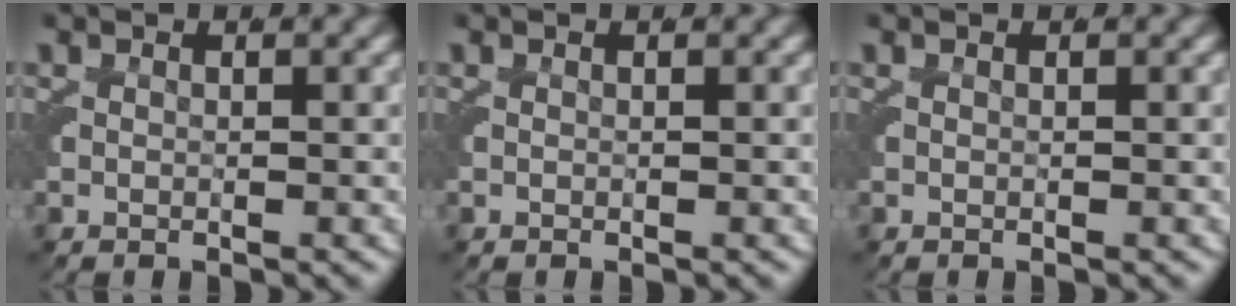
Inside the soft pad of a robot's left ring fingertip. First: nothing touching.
{"total": 0.0}
{"total": 0.0}